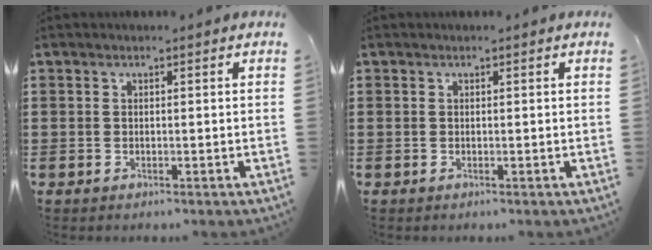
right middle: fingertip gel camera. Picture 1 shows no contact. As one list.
[{"total": 0.0}]